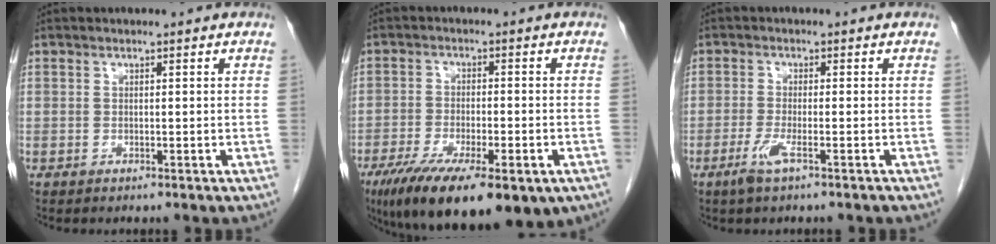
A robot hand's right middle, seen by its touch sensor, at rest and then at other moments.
{"total": 18.6, "force": [-11.8, 5.1, 13.4], "torque": [-0.201, -0.034, -0.177]}
{"total": 3.1, "force": [-1.8, 0.1, 2.5], "torque": [-0.056, -0.007, -0.035]}